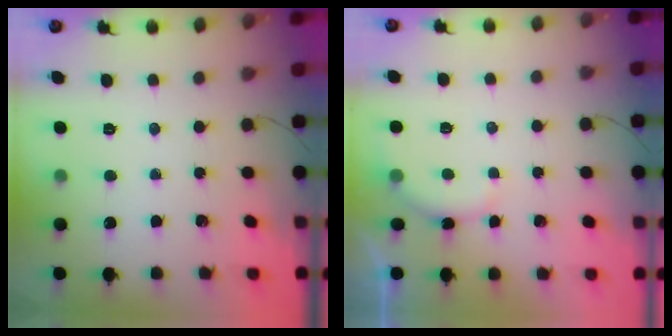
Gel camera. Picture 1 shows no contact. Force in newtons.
{"total": 5.2, "press": 5.1, "slide": 0.9}